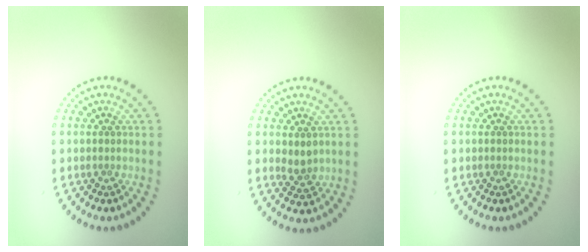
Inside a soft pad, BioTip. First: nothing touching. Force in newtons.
{"total": 1.9, "press": 1.7, "slide": 0.7}
{"total": 0.0}